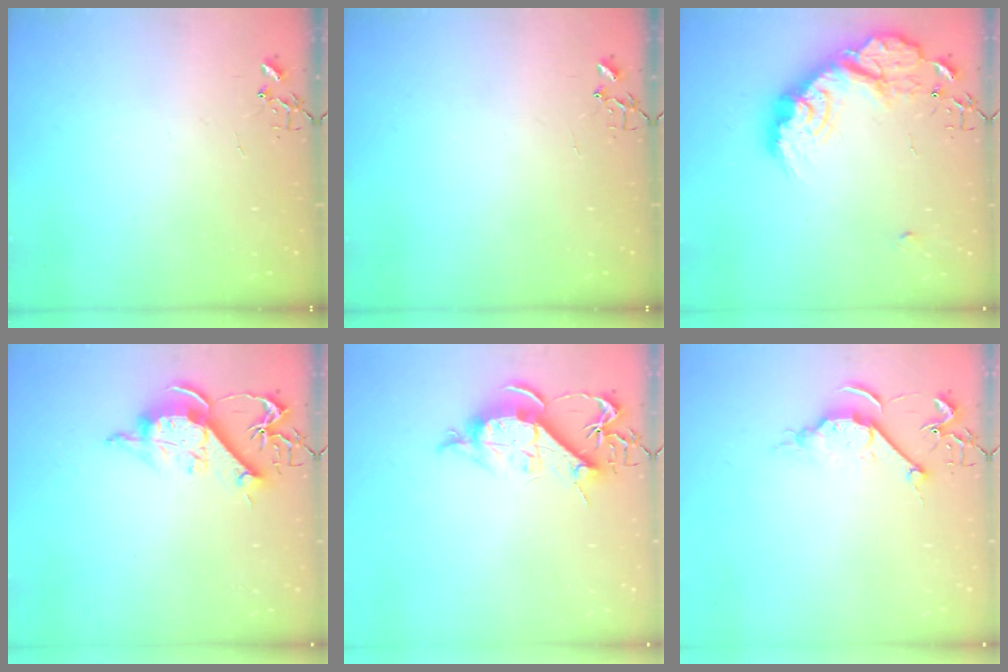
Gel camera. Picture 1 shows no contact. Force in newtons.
{"total": 0.0}
{"total": 20.7, "press": 20.6, "slide": 1.1}
{"total": 11.5, "press": 11.4, "slide": 1.3}
{"total": 10.6, "press": 10.5, "slide": 1.2}
{"total": 8.4, "press": 8.4, "slide": 0.6}